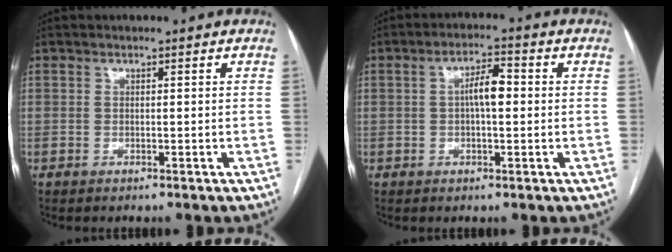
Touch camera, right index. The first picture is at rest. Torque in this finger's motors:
{"motor_torque": [0.81, -0.07, 0.31, 0.08]}